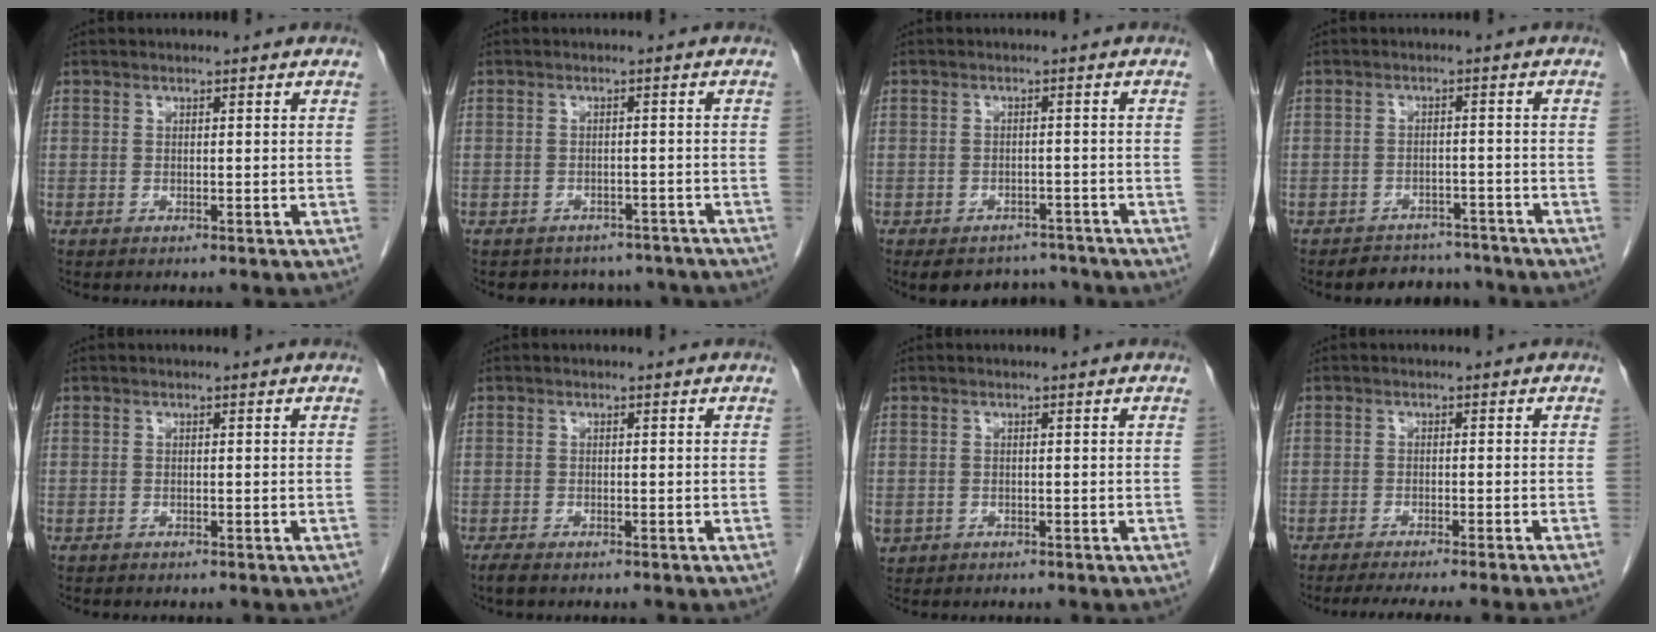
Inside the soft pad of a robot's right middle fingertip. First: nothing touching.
{"total": 8.2, "force": [-7.1, 4.0, 1.0], "torque": [-0.007, 0.015, -0.073]}
{"total": 7.1, "force": [-6.2, 3.2, 1.3], "torque": [-0.005, 0.008, -0.081]}
{"total": 5.7, "force": [-5.1, 2.4, 0.0], "torque": [0.013, 0.011, -0.070]}
{"total": 0.0}
{"total": 1.0, "force": [-0.8, 0.1, 0.5], "torque": [-0.019, -0.003, -0.016]}
{"total": 1.7, "force": [-0.4, 1.5, 0.5], "torque": [-0.012, 0.000, 0.003]}
{"total": 9.2, "force": [-7.9, -1.4, 4.4], "torque": [-0.034, -0.021, -0.112]}